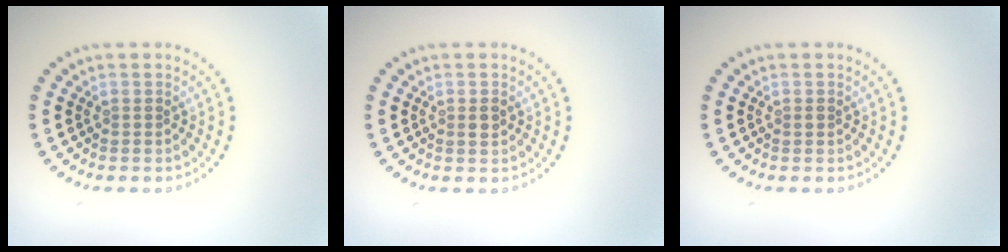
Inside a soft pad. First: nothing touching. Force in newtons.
{"total": 1.0, "press": 1.0, "slide": 0.2}
{"total": 0.6, "press": 0.6, "slide": 0.1}